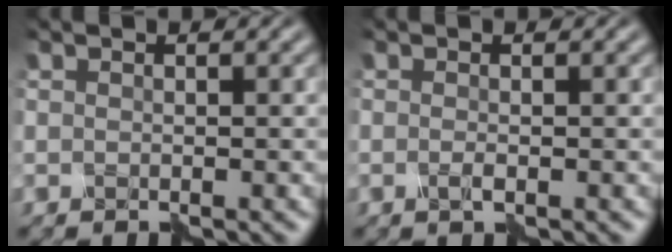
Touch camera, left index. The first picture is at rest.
{"total": 0.9, "force": [-0.5, 0.1, 0.7], "torque": [-0.015, 0.002, -0.005]}